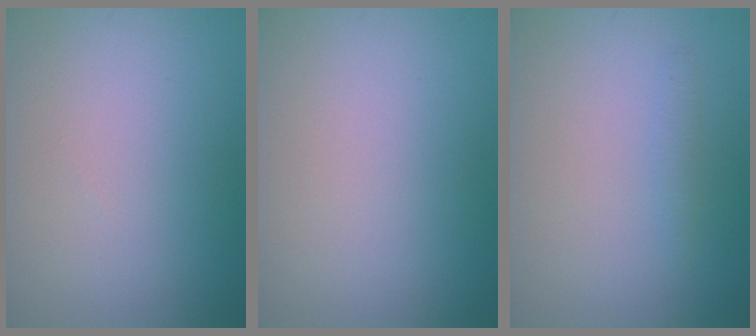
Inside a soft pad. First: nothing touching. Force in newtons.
{"total": 0.0}
{"total": 0.8, "press": 0.8, "slide": 0.1}